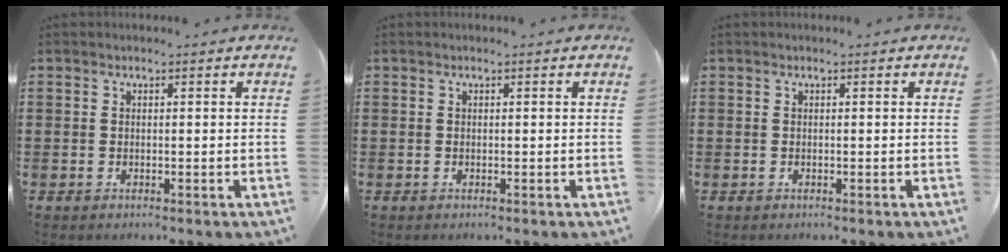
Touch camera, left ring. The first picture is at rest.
{"total": 0.0}
{"total": 0.0}